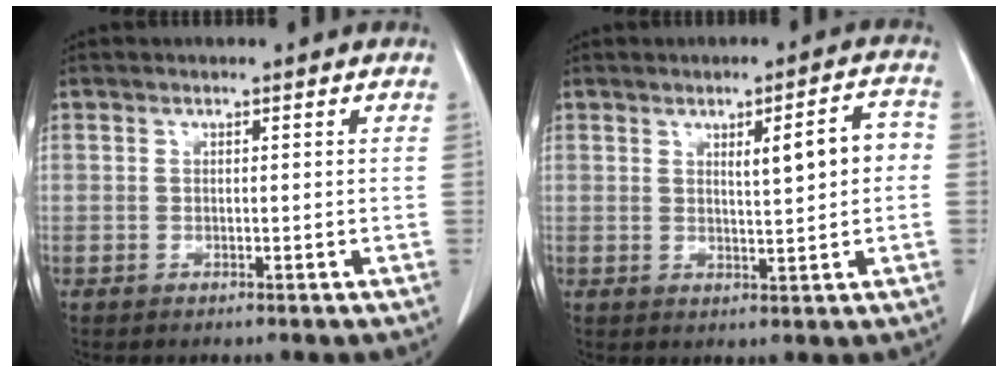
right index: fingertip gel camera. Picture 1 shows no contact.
{"total": 6.1, "force": [0.7, 1.0, 6.0], "torque": [-0.086, 0.016, 0.013]}